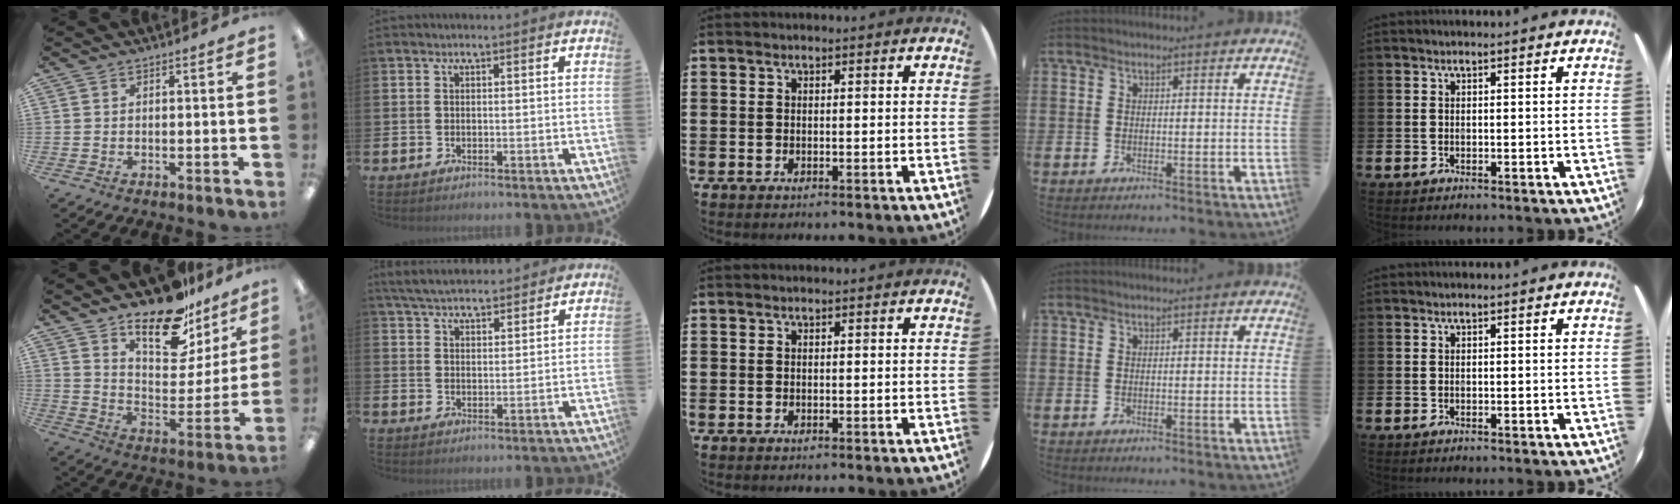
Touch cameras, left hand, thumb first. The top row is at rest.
{"thumb": {"total": 17.9, "force": [14.0, 7.2, 8.5], "torque": [-0.128, -0.104, 0.242]}, "index": {"total": 5.0, "force": [4.9, 0.8, 0.8], "torque": [-0.038, -0.018, 0.090]}}